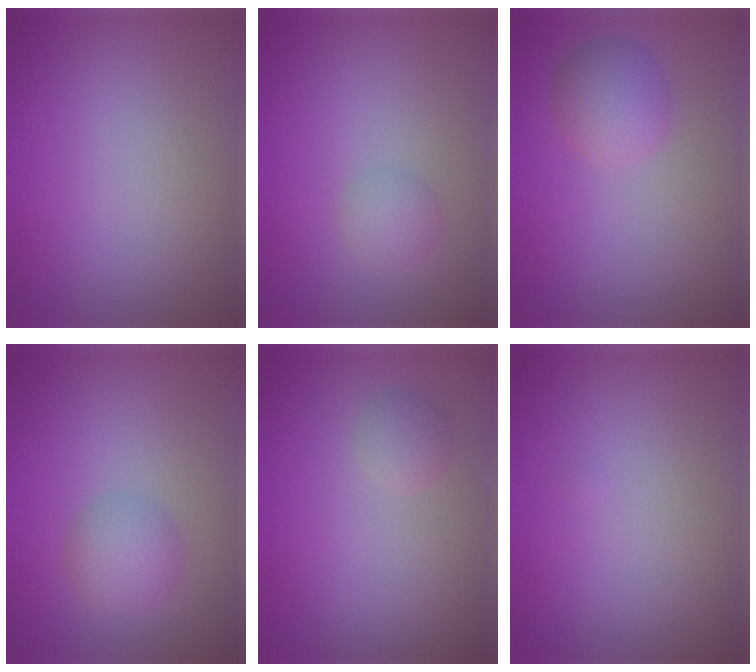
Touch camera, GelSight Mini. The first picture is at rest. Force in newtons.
{"total": 1.6, "press": 1.6, "slide": 0.0}
{"total": 2.9, "press": 2.9, "slide": 0.1}
{"total": 2.9, "press": 2.9, "slide": 0.1}
{"total": 1.3, "press": 1.3, "slide": 0.1}
{"total": 0.0}